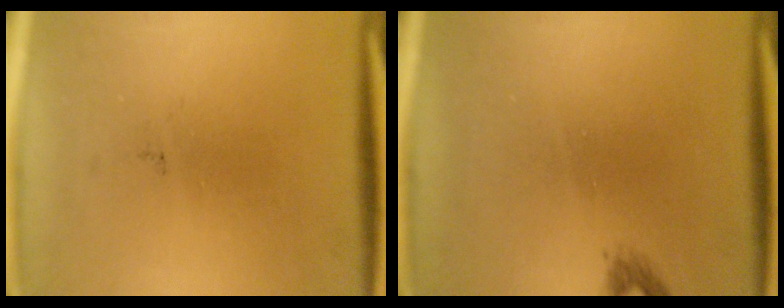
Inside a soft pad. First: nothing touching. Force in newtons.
{"total": 0.9}